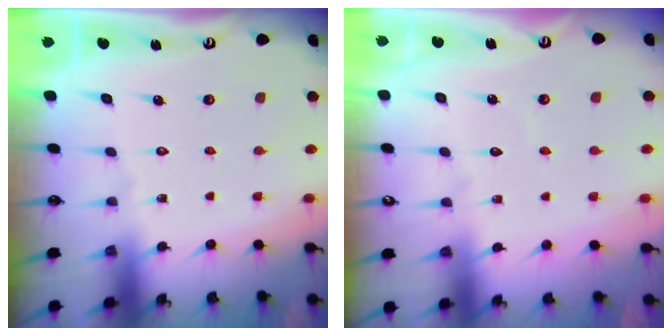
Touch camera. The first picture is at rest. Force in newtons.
{"total": 3.9, "press": 3.8, "slide": 0.3}